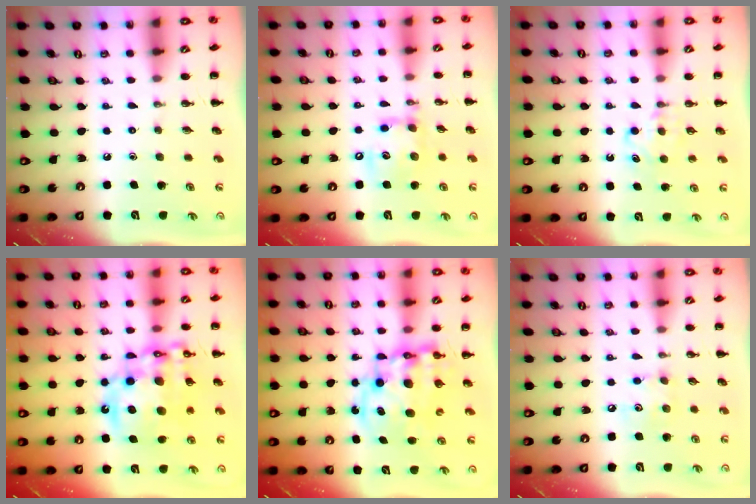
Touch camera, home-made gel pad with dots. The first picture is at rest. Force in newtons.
{"total": 12.6, "press": 12.5, "slide": 1.9}
{"total": 5.9, "press": 5.7, "slide": 1.8}
{"total": 20.4, "press": 19.9, "slide": 4.7}
{"total": 13.5, "press": 13.1, "slide": 3.4}
{"total": 5.3, "press": 5.3, "slide": 0.7}